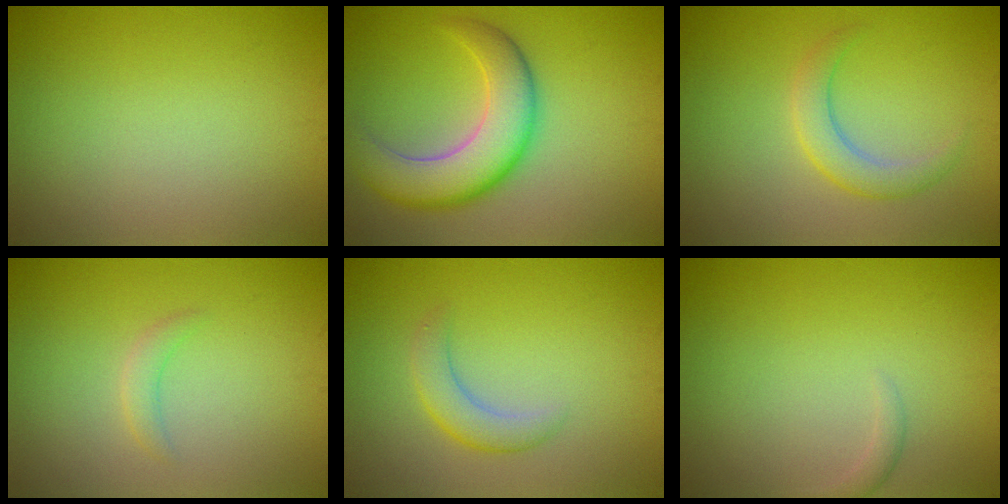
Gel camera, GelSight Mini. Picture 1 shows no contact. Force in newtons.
{"total": 7.3, "press": 7.3, "slide": 0.4}
{"total": 2.7, "press": 2.7, "slide": 0.1}
{"total": 1.2, "press": 1.2, "slide": 0.0}
{"total": 2.6, "press": 2.6, "slide": 0.1}
{"total": 0.9, "press": 0.9, "slide": 0.1}